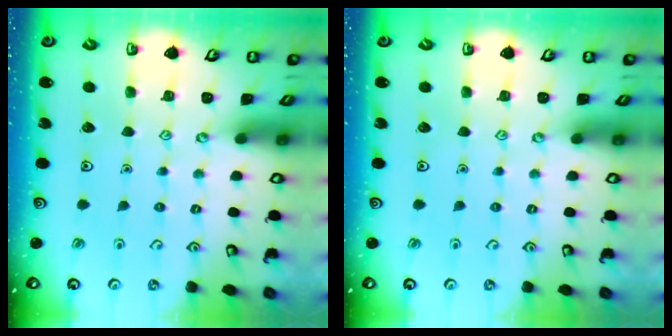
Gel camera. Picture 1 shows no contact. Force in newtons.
{"total": 0.0}